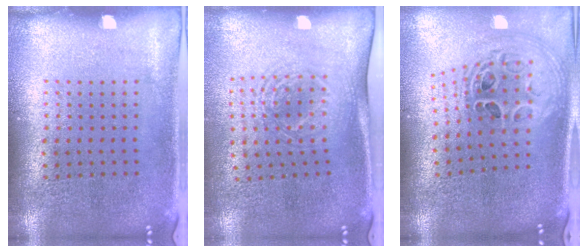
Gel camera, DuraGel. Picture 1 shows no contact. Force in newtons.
{"total": 1.7, "press": 1.3, "slide": 1.1}
{"total": 1.8, "press": 1.5, "slide": 1.0}